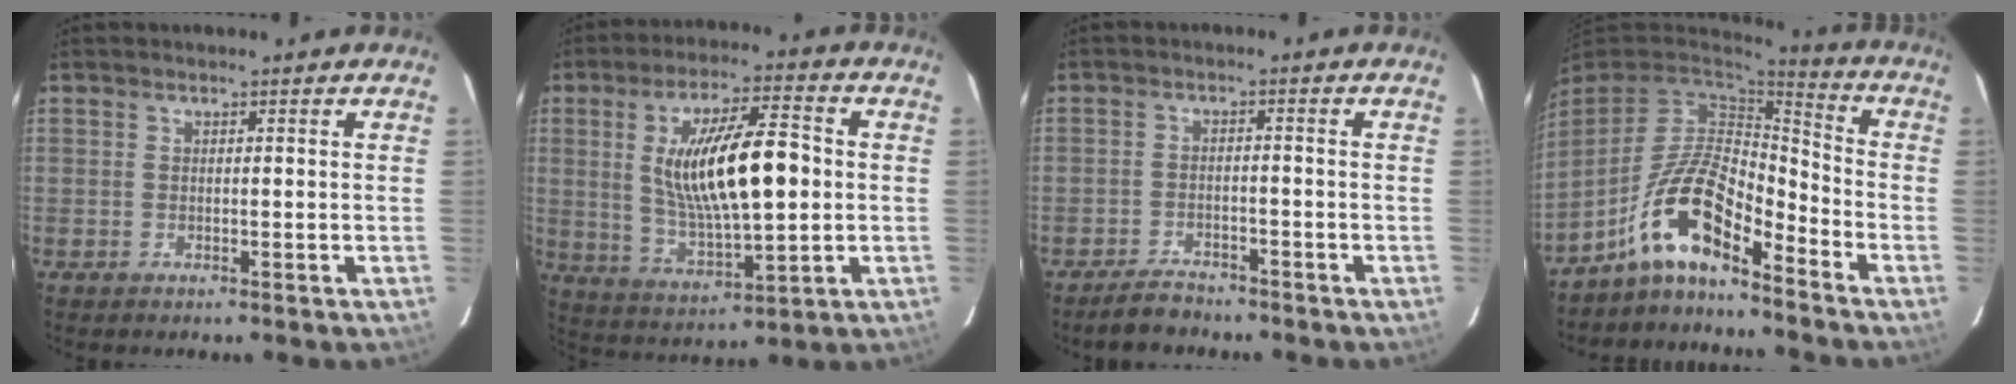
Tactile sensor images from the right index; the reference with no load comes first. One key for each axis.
{"total": 15.8, "fx": 1.3, "fy": 3.8, "fz": 15.3, "tx": -0.284, "ty": 0.008, "tz": 0.027}
{"total": 3.8, "fx": -3.5, "fy": 1.4, "fz": 0.8, "tx": -0.022, "ty": -0.003, "tz": -0.059}
{"total": 11.2, "fx": -7.8, "fy": 3.0, "fz": 7.4, "tx": -0.148, "ty": 0.027, "tz": -0.145}